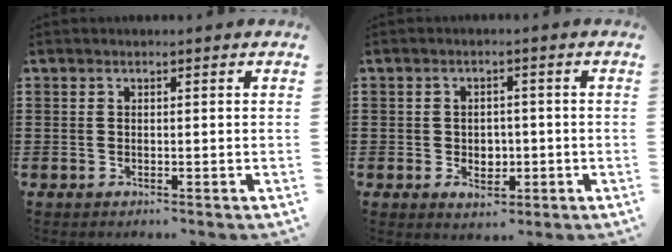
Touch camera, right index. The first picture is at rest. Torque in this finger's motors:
{"motor_torque": [-0.02, 0.10, 0.05, 0.00]}